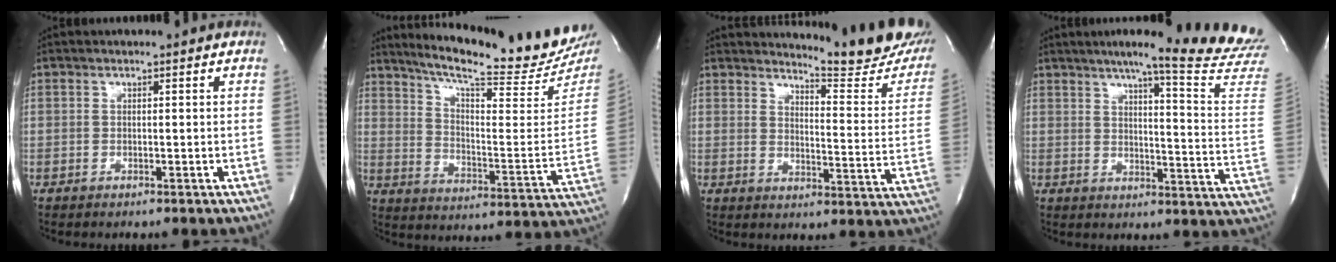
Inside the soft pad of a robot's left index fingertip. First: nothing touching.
{"total": 22.6, "force": [20.6, 0.6, 9.3], "torque": [-0.147, -0.085, 0.275]}
{"total": 15.9, "force": [15.2, 0.4, 4.5], "torque": [-0.060, -0.114, 0.170]}
{"total": 22.2, "force": [19.1, -1.1, 11.3], "torque": [-0.154, -0.091, 0.223]}